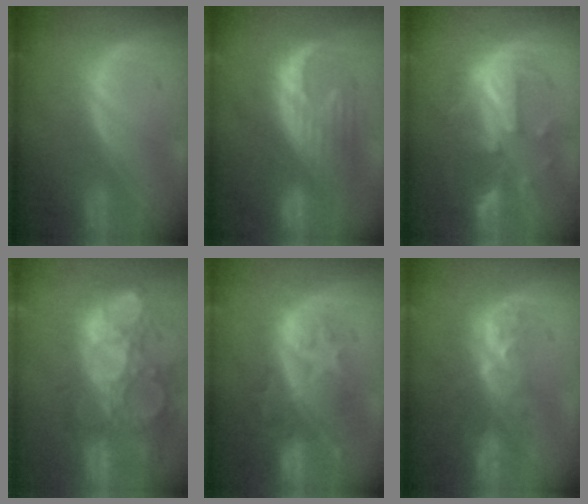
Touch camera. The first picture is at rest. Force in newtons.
{"total": 9.5, "press": 9.4, "slide": 1.2}
{"total": 10.0, "press": 8.8, "slide": 4.7}
{"total": 15.1, "press": 12.6, "slide": 8.3}
{"total": 10.1, "press": 8.8, "slide": 4.9}
{"total": 8.5, "press": 7.3, "slide": 4.2}